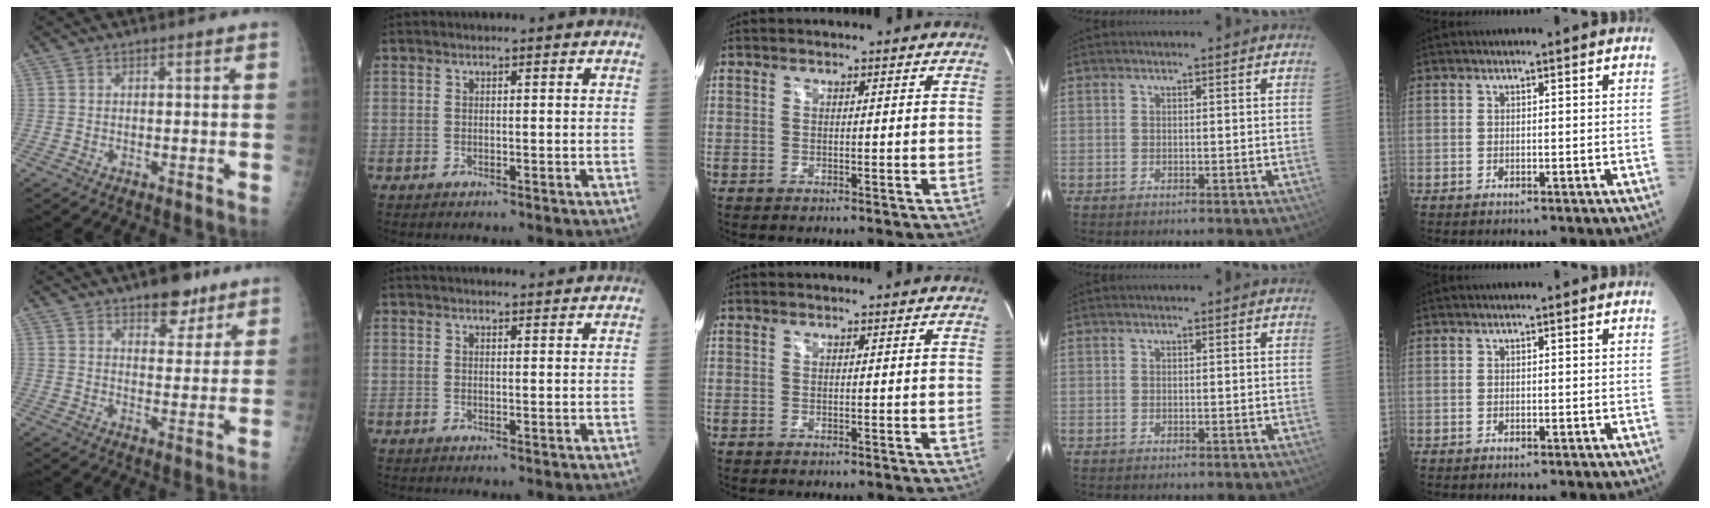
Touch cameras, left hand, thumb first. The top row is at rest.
{"thumb": {"total": 7.7, "force": [5.3, 3.9, 4.0], "torque": [-0.021, -0.028, 0.075]}, "index": {"total": 6.9, "force": [6.5, 0.9, 2.0], "torque": [-0.018, 0.026, 0.076]}}